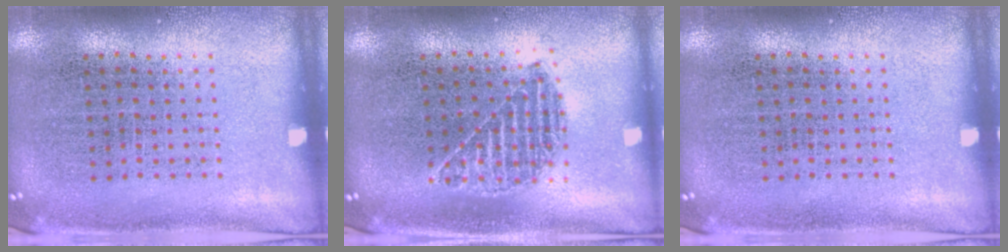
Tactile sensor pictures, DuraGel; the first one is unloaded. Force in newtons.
{"total": 1.2, "press": 1.1, "slide": 0.5}
{"total": 0.0}